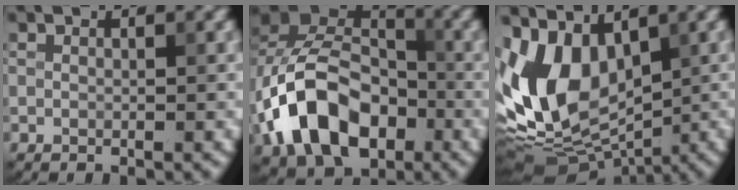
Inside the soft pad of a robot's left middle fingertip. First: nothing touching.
{"total": 11.8, "force": [-4.0, 7.9, 7.9], "torque": [-0.148, 0.008, -0.083]}
{"total": 12.0, "force": [0.3, 8.0, 9.0], "torque": [-0.181, -0.004, 0.001]}